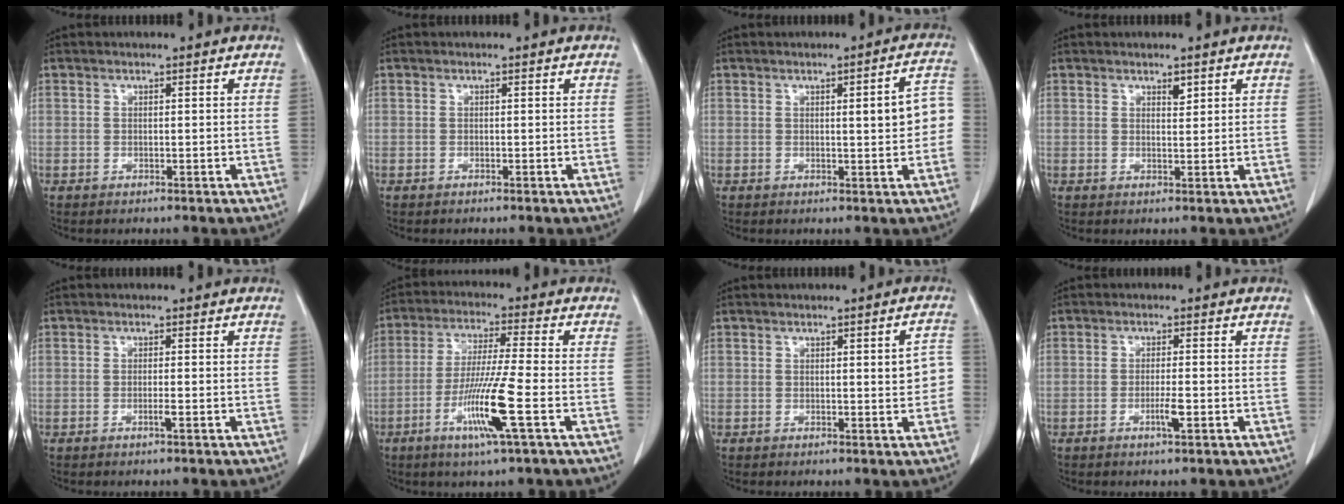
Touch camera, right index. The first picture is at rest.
{"total": 0.0}
{"total": 5.8, "force": [0.0, 1.1, 5.7], "torque": [-0.066, 0.017, -0.002]}
{"total": 1.3, "force": [0.9, 0.5, 0.8], "torque": [-0.011, -0.005, 0.013]}
{"total": 1.1, "force": [-0.5, -0.2, 1.0], "torque": [-0.019, -0.001, -0.009]}
{"total": 10.6, "force": [-3.9, -0.9, 9.8], "torque": [-0.189, -0.019, -0.078]}
{"total": 3.6, "force": [-0.1, 0.9, 3.5], "torque": [-0.032, 0.007, -0.004]}
{"total": 2.5, "force": [-1.0, 0.0, 2.3], "torque": [-0.040, -0.002, -0.018]}